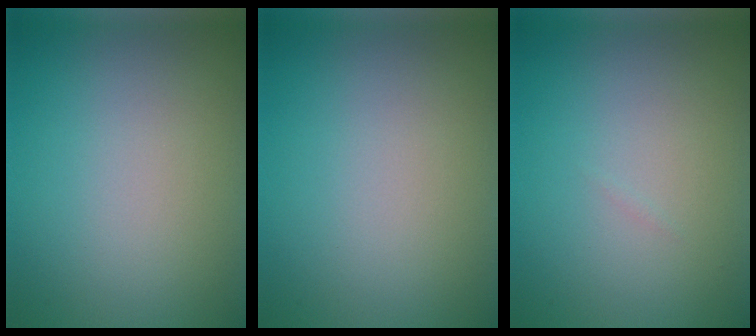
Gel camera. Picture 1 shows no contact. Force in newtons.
{"total": 0.0}
{"total": 0.0}